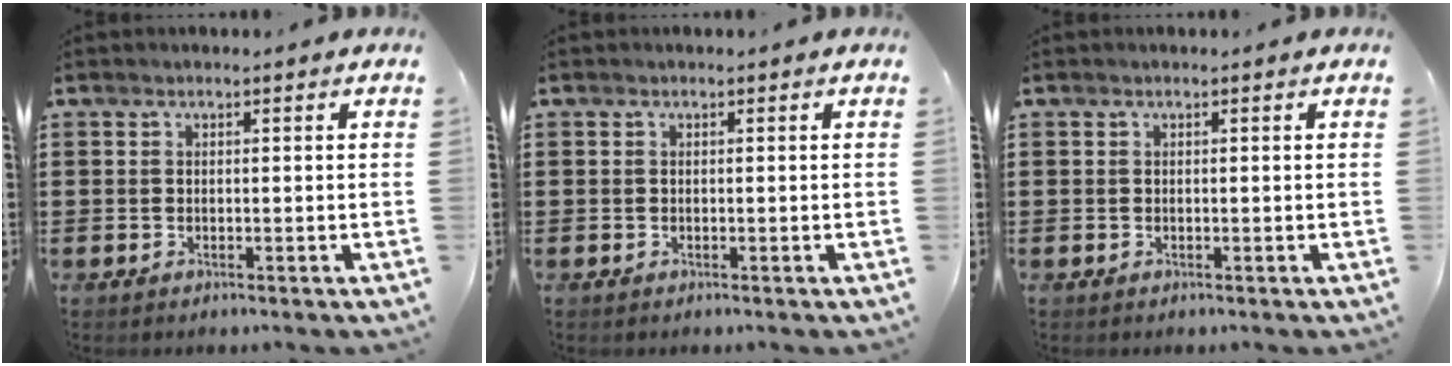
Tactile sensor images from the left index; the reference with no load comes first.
{"total": 0.0}
{"total": 0.0}